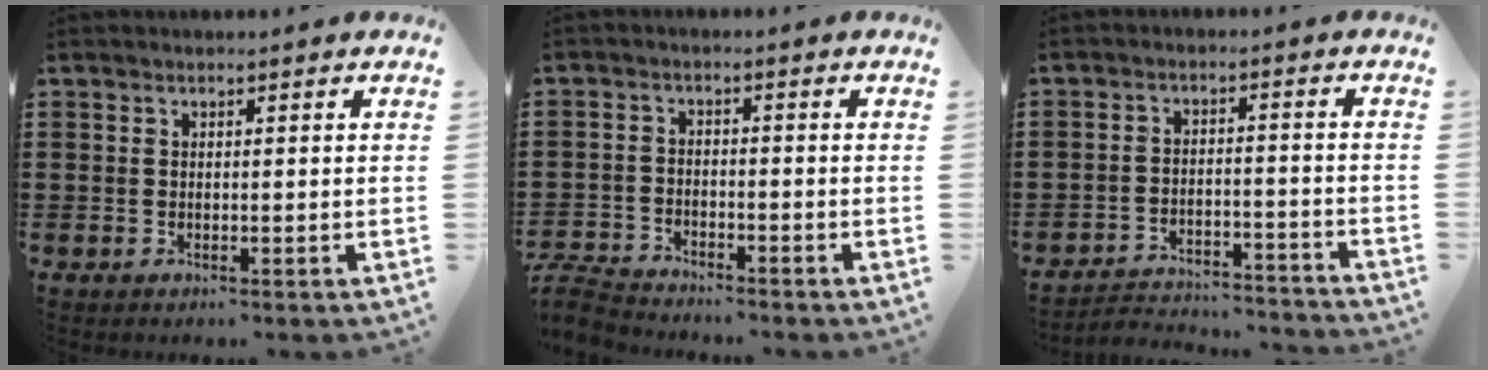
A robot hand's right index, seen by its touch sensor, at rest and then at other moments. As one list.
[{"total": 3.7, "force": [-3.6, 0.6, 0.5], "torque": [-0.026, -0.003, -0.080]}, {"total": 3.5, "force": [-3.5, 0.3, 0.6], "torque": [-0.017, 0.003, -0.074]}]